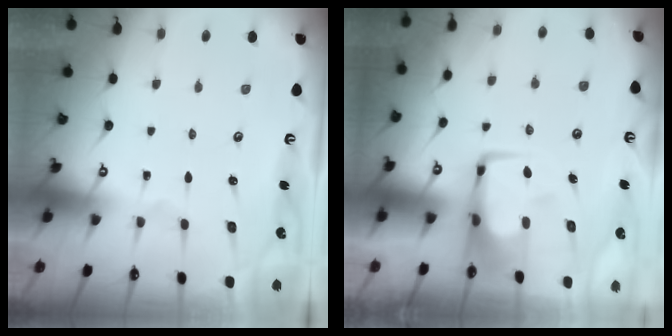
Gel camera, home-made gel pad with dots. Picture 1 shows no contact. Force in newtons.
{"total": 0.6, "press": 0.2, "slide": 0.5}